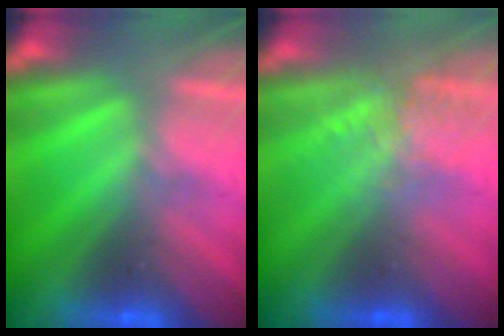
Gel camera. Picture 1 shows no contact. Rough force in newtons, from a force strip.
{"total": 3.0}